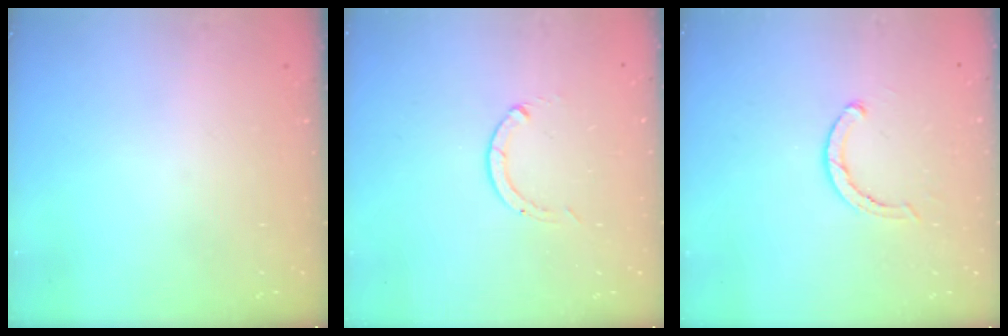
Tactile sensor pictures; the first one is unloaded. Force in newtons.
{"total": 0.0}
{"total": 2.8, "press": 2.8, "slide": 0.2}